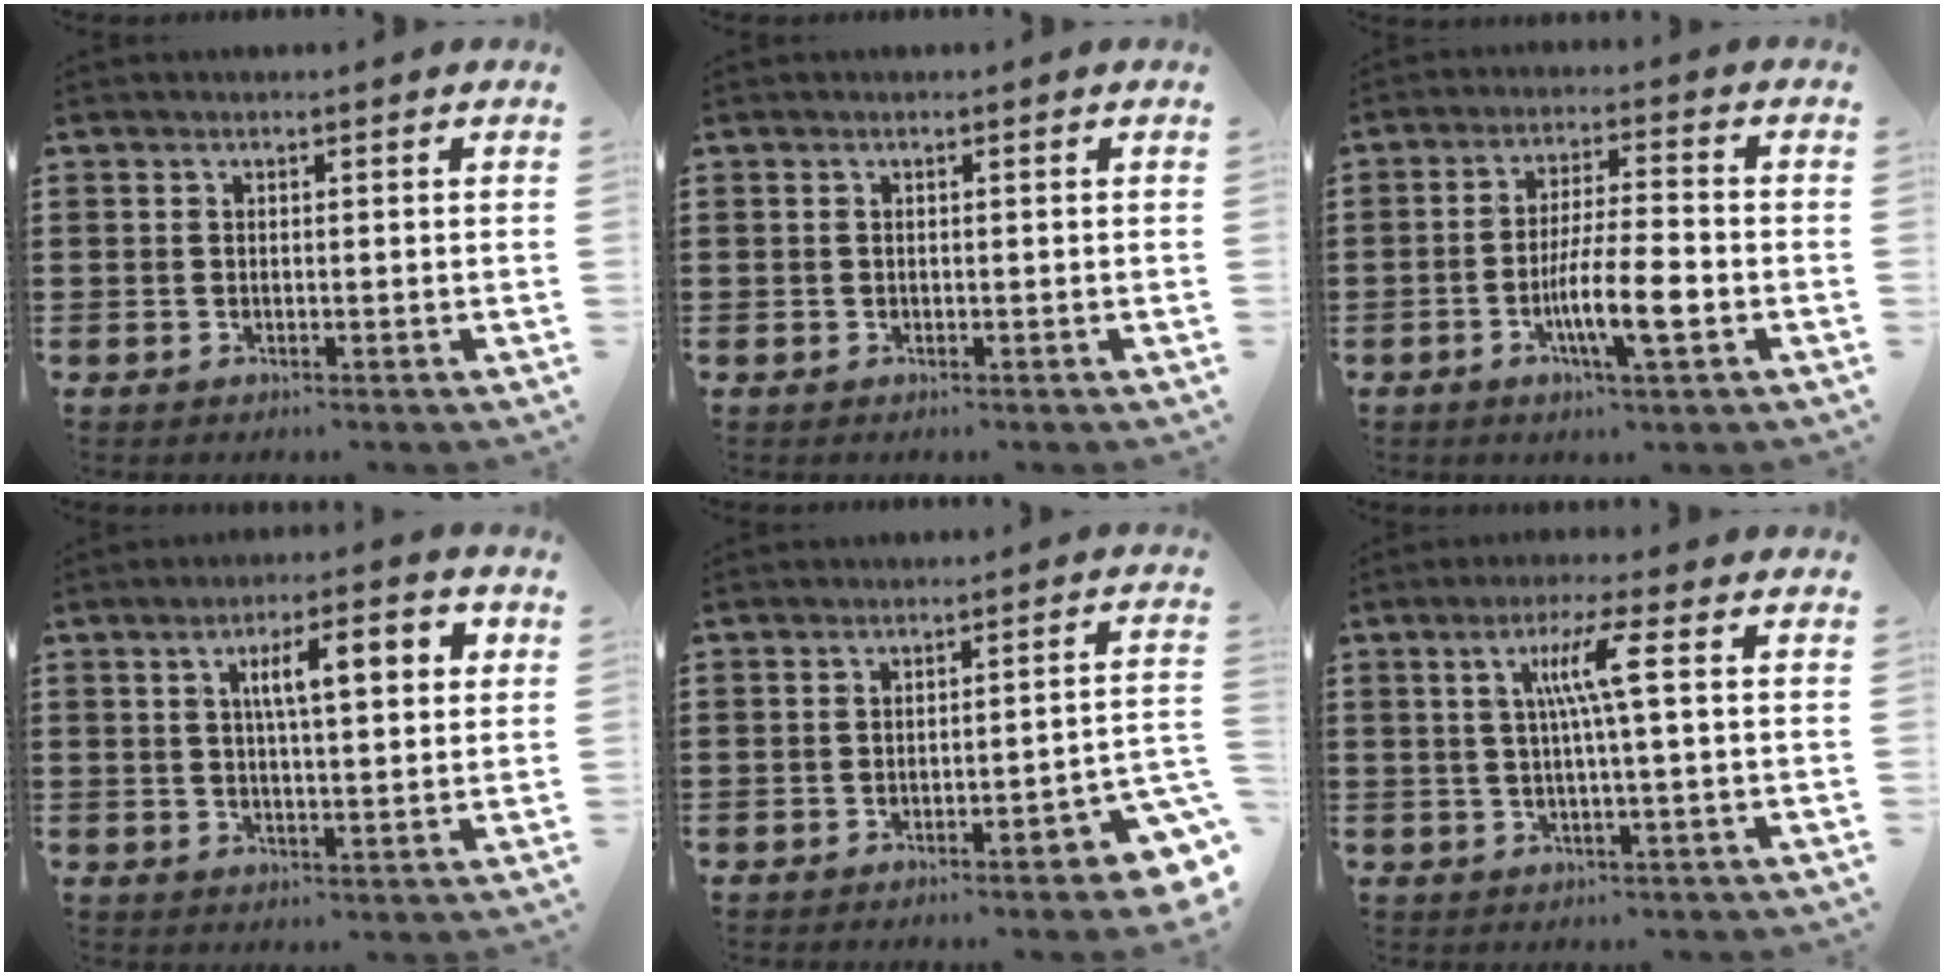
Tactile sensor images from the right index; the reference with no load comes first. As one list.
[{"total": 0.0}, {"total": 8.7, "force": [-2.9, 1.3, 8.1], "torque": [-0.157, -0.011, -0.056]}, {"total": 7.7, "force": [2.2, 2.2, 7.1], "torque": [-0.134, 0.006, 0.031]}, {"total": 4.3, "force": [-2.7, 0.4, 3.3], "torque": [-0.056, -0.008, -0.049]}, {"total": 6.5, "force": [1.3, -0.5, 6.3], "torque": [-0.124, -0.001, 0.013]}]